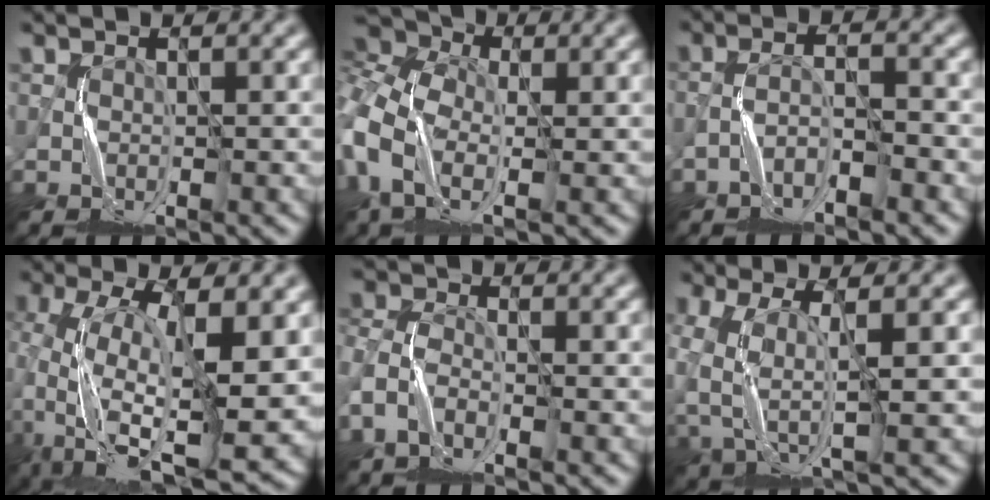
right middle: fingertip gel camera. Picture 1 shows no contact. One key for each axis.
{"total": 9.9, "fx": -0.1, "fy": 6.7, "fz": 7.3, "tx": -0.197, "ty": -0.002, "tz": 0.002}
{"total": 2.4, "fx": -2.0, "fy": 0.3, "fz": 1.2, "tx": -0.023, "ty": 0.014, "tz": -0.042}
{"total": 13.0, "fx": -2.3, "fy": 5.2, "fz": 11.7, "tx": -0.226, "ty": -0.011, "tz": -0.042}
{"total": 3.8, "fx": -2.2, "fy": 2.2, "fz": 2.1, "tx": -0.056, "ty": 0.001, "tz": -0.059}
{"total": 5.3, "fx": -0.7, "fy": 2.6, "fz": 4.6, "tx": -0.118, "ty": 0.001, "tz": -0.015}